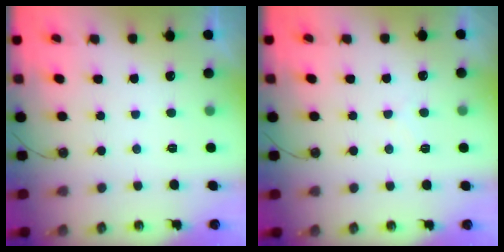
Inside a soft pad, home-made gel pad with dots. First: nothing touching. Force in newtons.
{"total": 5.2, "press": 5.2, "slide": 0.7}